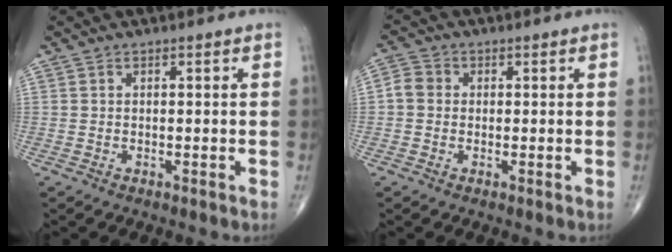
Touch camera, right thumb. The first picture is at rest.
{"total": 3.3, "force": [-0.1, 3.0, 1.4], "torque": [-0.020, 0.010, -0.008]}